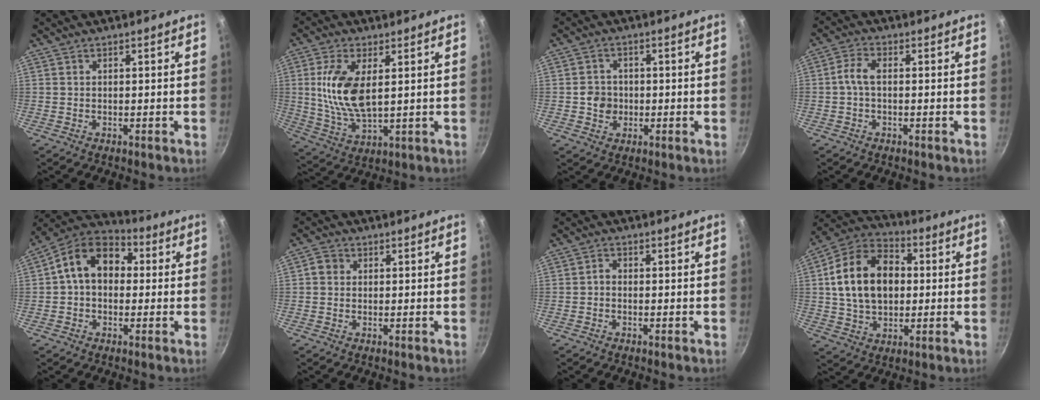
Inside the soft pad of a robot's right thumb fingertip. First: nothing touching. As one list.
[{"total": 11.9, "force": [2.2, 5.7, 10.1], "torque": [-0.199, -0.011, 0.050]}, {"total": 4.2, "force": [-0.5, 3.8, 1.6], "torque": [-0.008, 0.010, -0.011]}, {"total": 3.8, "force": [-0.2, 2.0, 3.2], "torque": [-0.073, 0.017, -0.011]}, {"total": 13.1, "force": [1.7, 9.6, 8.7], "torque": [-0.110, 0.033, 0.005]}, {"total": 2.5, "force": [0.2, 2.2, 1.0], "torque": [-0.014, 0.004, -0.004]}, {"total": 1.3, "force": [-0.5, 0.9, 0.8], "torque": [-0.016, 0.008, -0.013]}, {"total": 17.8, "force": [1.9, 12.5, 12.6], "torque": [-0.189, 0.023, 0.022]}]